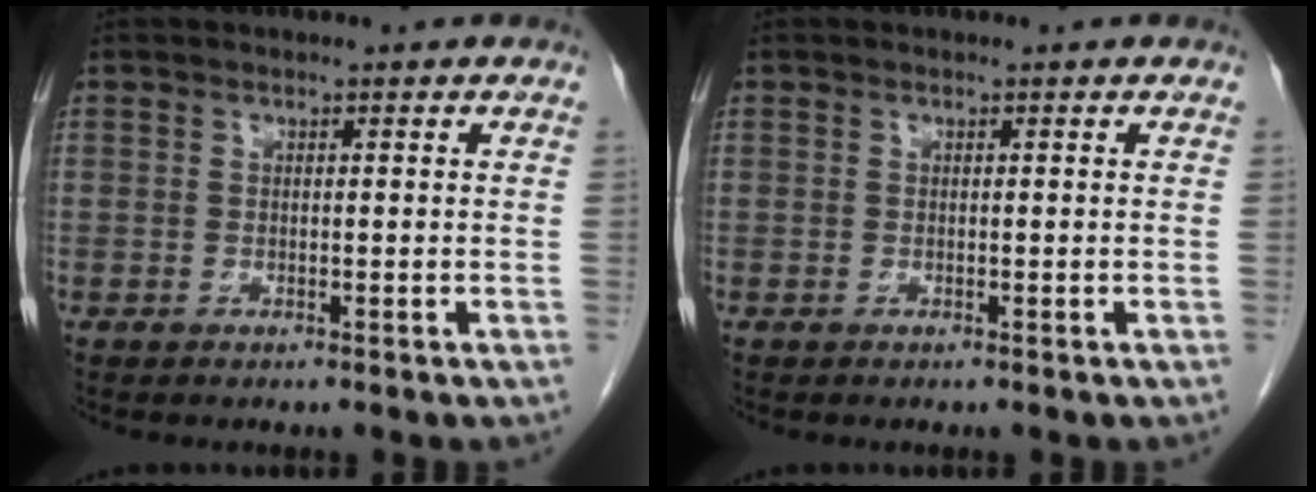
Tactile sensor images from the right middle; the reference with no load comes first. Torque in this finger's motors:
{"motor_torque": [-0.47, -0.08, -0.09, 0.00]}